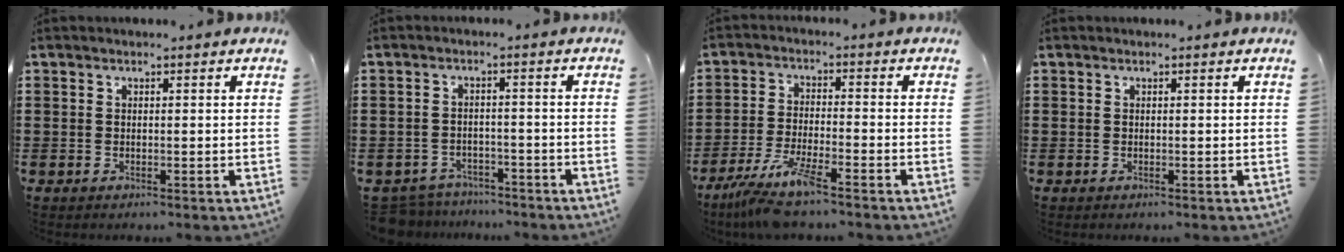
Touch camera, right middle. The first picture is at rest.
{"total": 4.3, "force": [-4.3, 0.9, -0.2], "torque": [-0.010, 0.003, -0.092]}
{"total": 7.4, "force": [-6.0, -0.1, 4.4], "torque": [-0.101, -0.023, -0.115]}
{"total": 0.0}